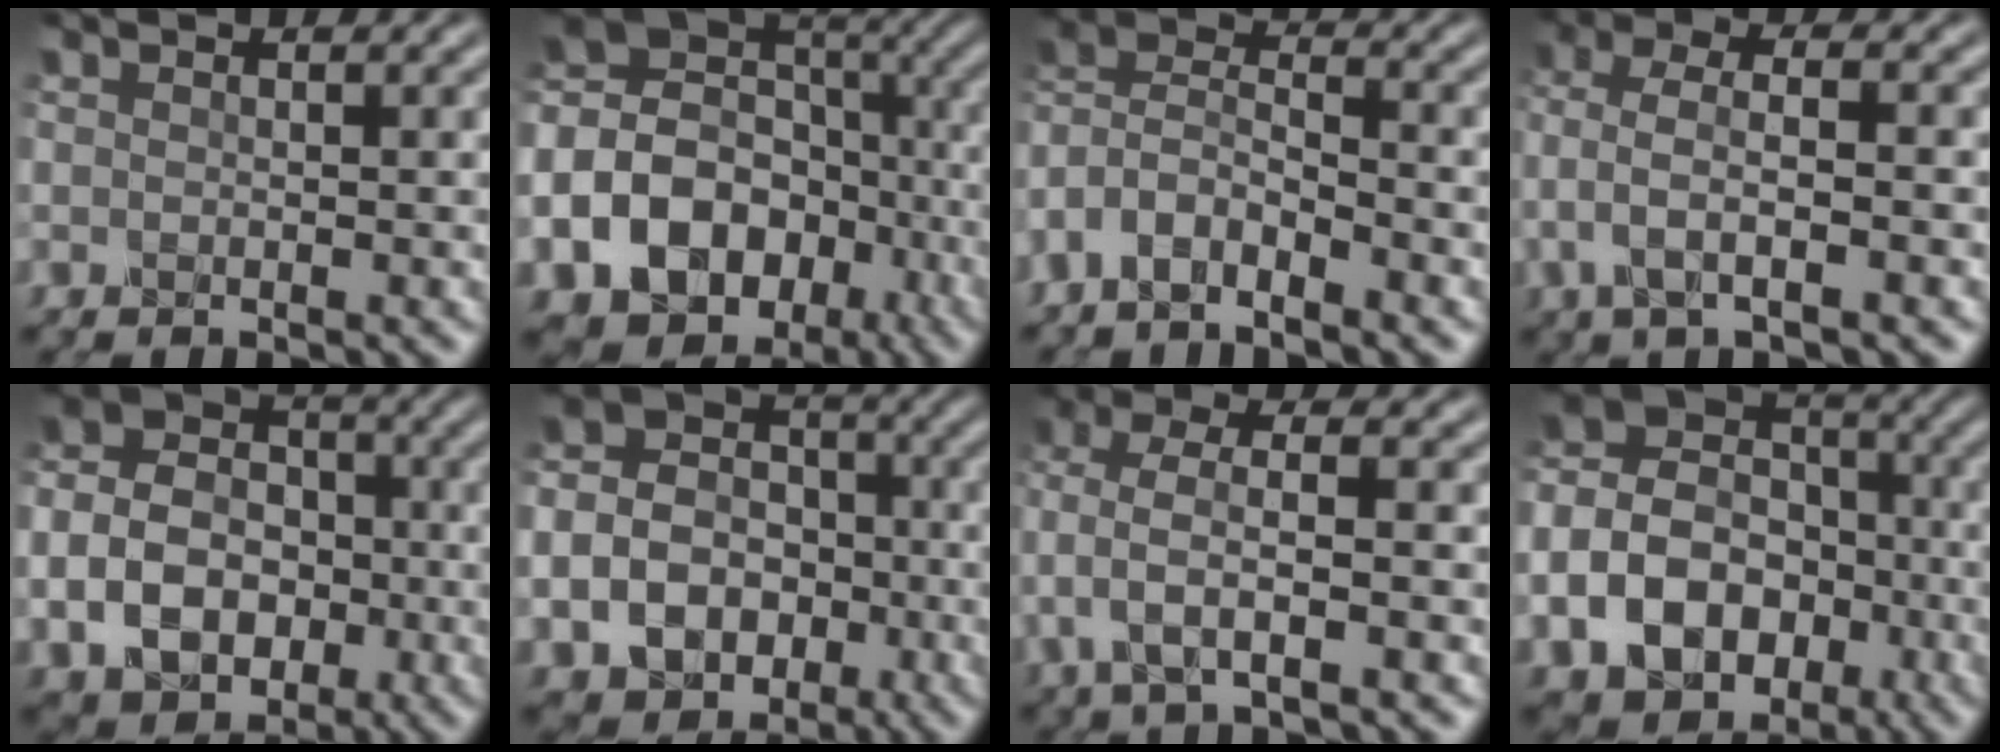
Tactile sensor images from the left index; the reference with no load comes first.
{"total": 19.6, "force": [-7.4, 16.1, 8.4], "torque": [-0.204, -0.018, -0.116]}
{"total": 5.4, "force": [-3.6, 2.4, 3.3], "torque": [-0.060, 0.009, -0.082]}
{"total": 4.2, "force": [-1.1, 1.6, 3.7], "torque": [-0.087, 0.007, -0.025]}
{"total": 8.0, "force": [-2.2, 6.3, 4.4], "torque": [-0.088, -0.003, -0.048]}
{"total": 10.8, "force": [-4.0, 9.0, 4.5], "torque": [-0.093, -0.033, -0.078]}
{"total": 4.6, "force": [-1.0, 1.9, 4.1], "torque": [-0.094, 0.010, -0.024]}
{"total": 12.1, "force": [-4.7, 9.5, 5.8], "torque": [-0.124, -0.017, -0.093]}